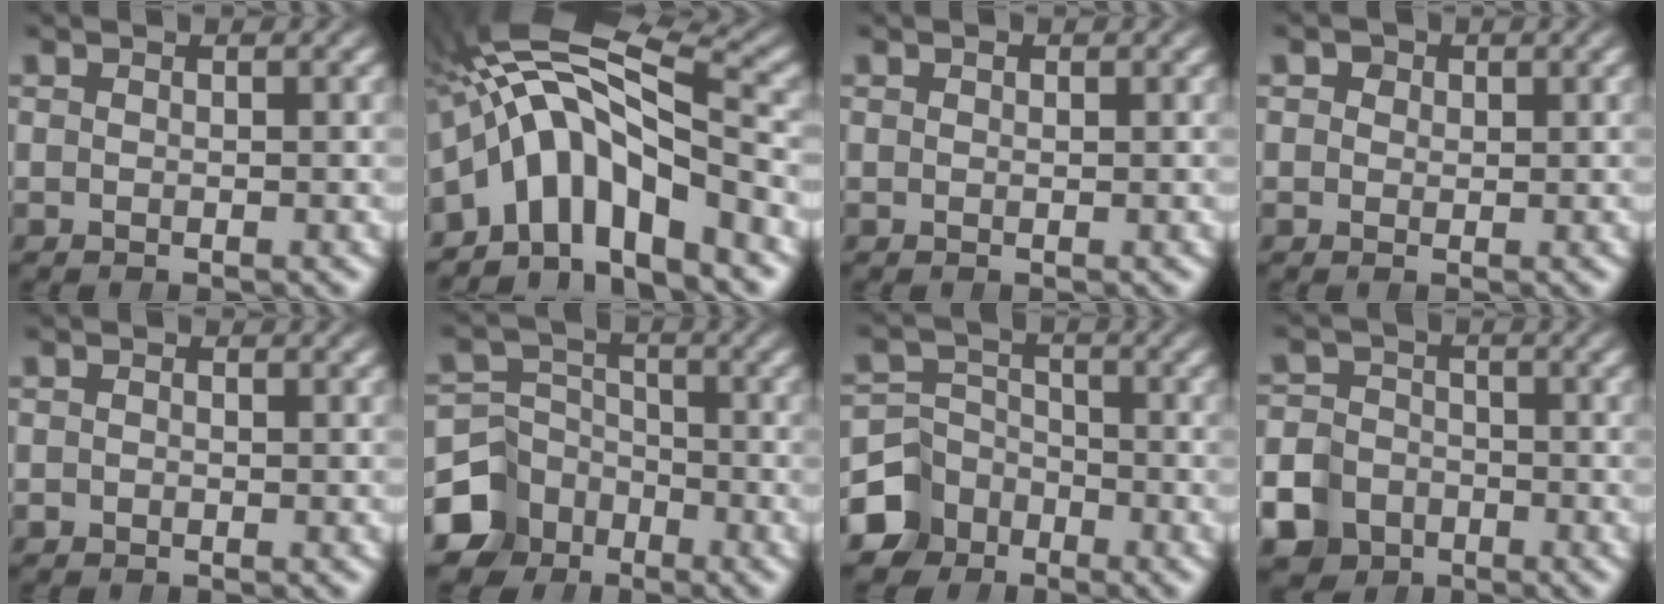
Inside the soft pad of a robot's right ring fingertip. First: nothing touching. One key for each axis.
{"total": 13.0, "fx": -0.2, "fy": 9.7, "fz": 8.7, "tx": -0.190, "ty": -0.020, "tz": -0.010}
{"total": 0.6, "fx": 0.3, "fy": 0.5, "fz": 0.2, "tx": -0.001, "ty": -0.003, "tz": 0.008}
{"total": 1.5, "fx": 0.4, "fy": 1.3, "fz": 0.6, "tx": -0.007, "ty": -0.003, "tz": 0.011}
{"total": 0.7, "fx": -0.3, "fy": 0.6, "fz": 0.2, "tx": -0.005, "ty": -0.008, "tz": 0.000}
{"total": 7.7, "fx": -3.6, "fy": 6.4, "fz": 2.4, "tx": -0.020, "ty": -0.029, "tz": -0.058}
{"total": 6.9, "fx": -3.5, "fy": 5.6, "fz": 2.0, "tx": -0.014, "ty": -0.024, "tz": -0.056}
{"total": 10.0, "fx": -4.8, "fy": 8.3, "fz": 2.9, "tx": -0.041, "ty": -0.040, "tz": -0.076}